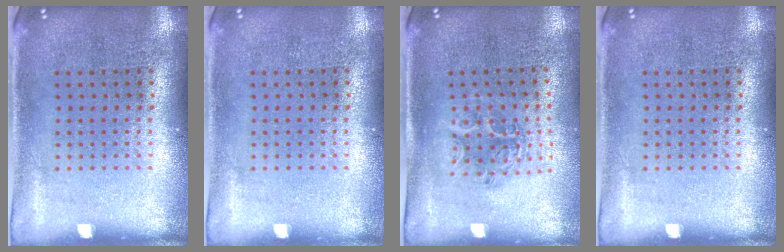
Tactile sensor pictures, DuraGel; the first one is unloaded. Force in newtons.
{"total": 0.0}
{"total": 1.1, "press": 1.1, "slide": 0.2}
{"total": 0.0}